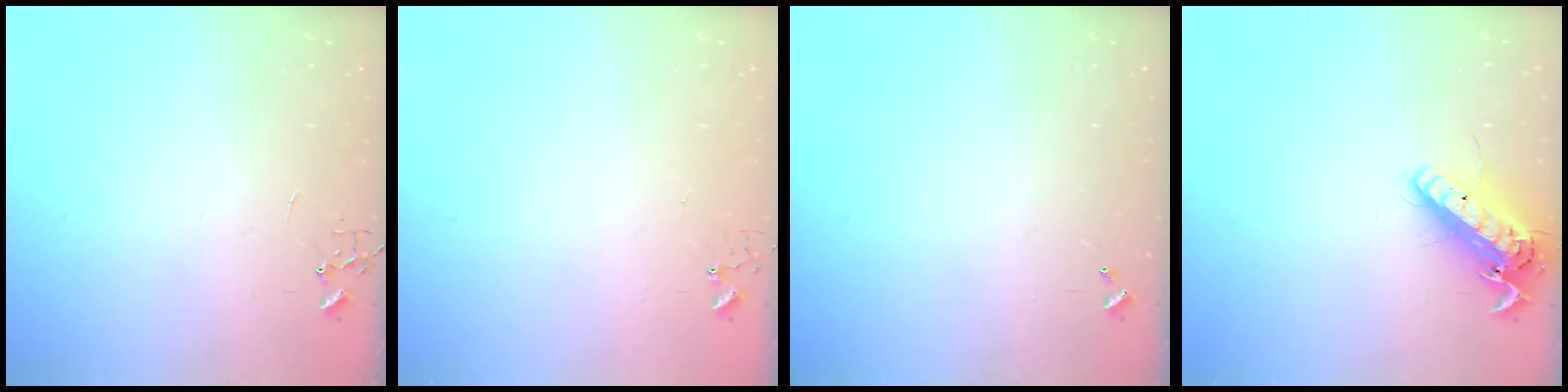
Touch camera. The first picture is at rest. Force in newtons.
{"total": 5.0, "press": 5.0, "slide": 0.3}
{"total": 0.0}
{"total": 15.0, "press": 14.7, "slide": 3.0}